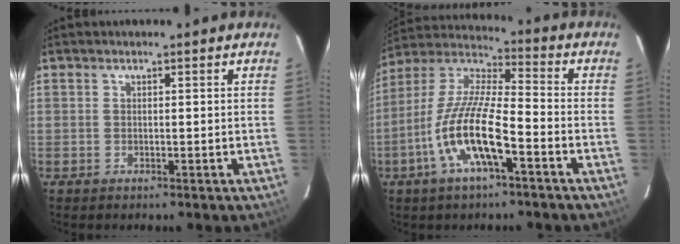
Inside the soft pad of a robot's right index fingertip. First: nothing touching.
{"total": 14.4, "force": [-6.2, 3.2, 12.6], "torque": [-0.256, -0.008, -0.124]}